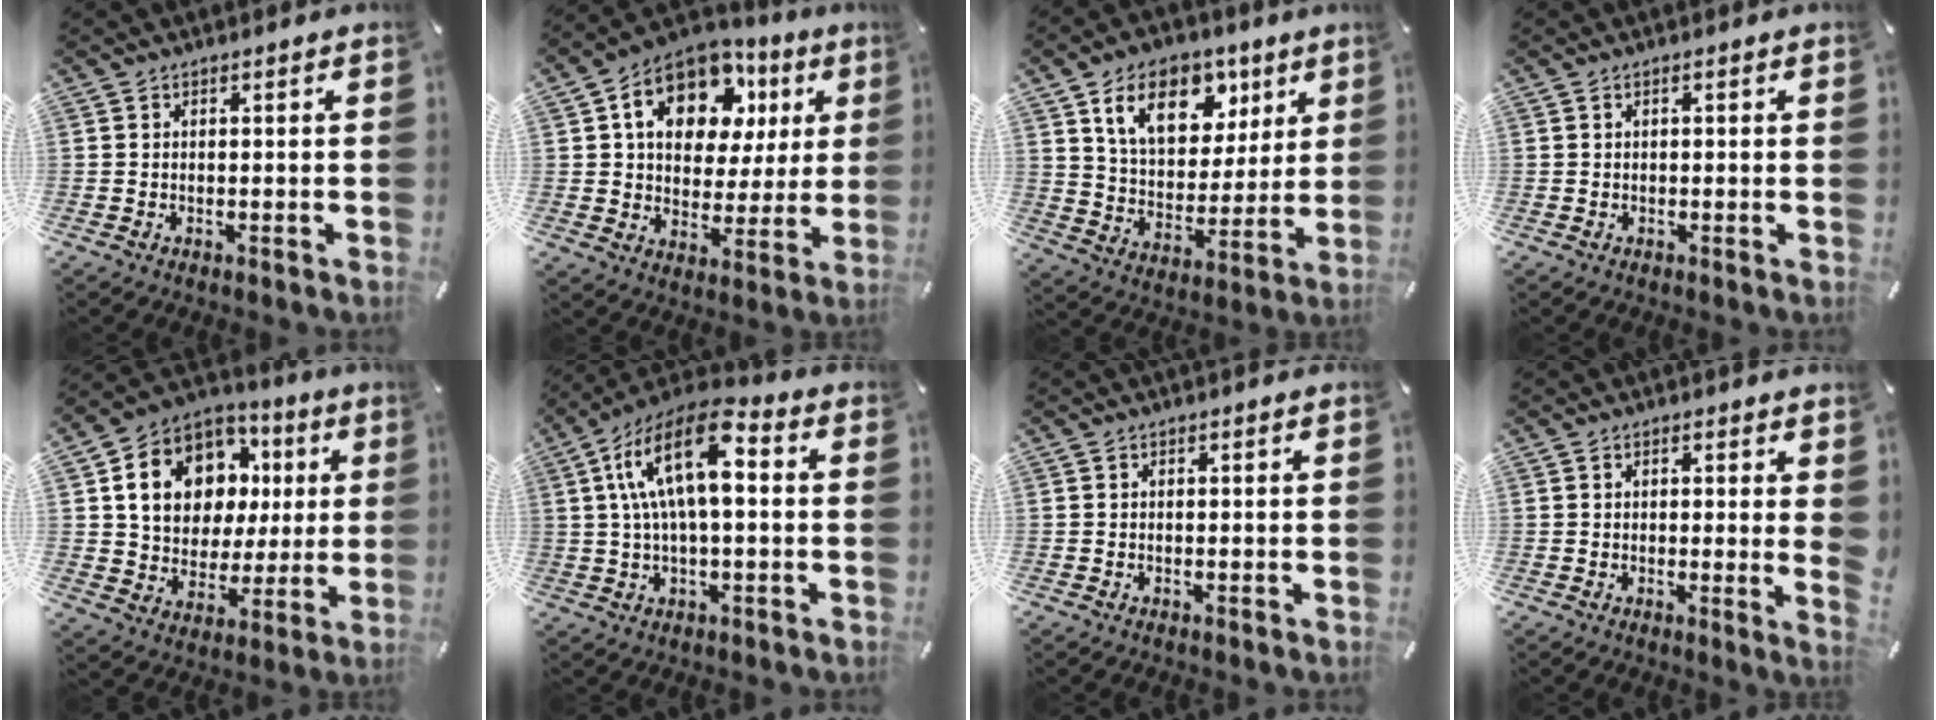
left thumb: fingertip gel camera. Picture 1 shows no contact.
{"total": 15.7, "force": [7.3, 11.0, 8.4], "torque": [-0.148, -0.024, 0.133]}
{"total": 15.9, "force": [8.4, 10.8, 8.1], "torque": [-0.136, -0.026, 0.152]}
{"total": 0.9, "force": [0.0, 0.1, 0.9], "torque": [-0.016, -0.001, 0.000]}
{"total": 14.9, "force": [4.1, 12.6, 7.0], "torque": [-0.120, -0.014, 0.083]}
{"total": 15.7, "force": [3.3, 7.1, 13.5], "torque": [-0.272, -0.004, 0.056]}
{"total": 0.0}
{"total": 3.6, "force": [0.9, 0.4, 3.4], "torque": [-0.048, -0.013, 0.012]}